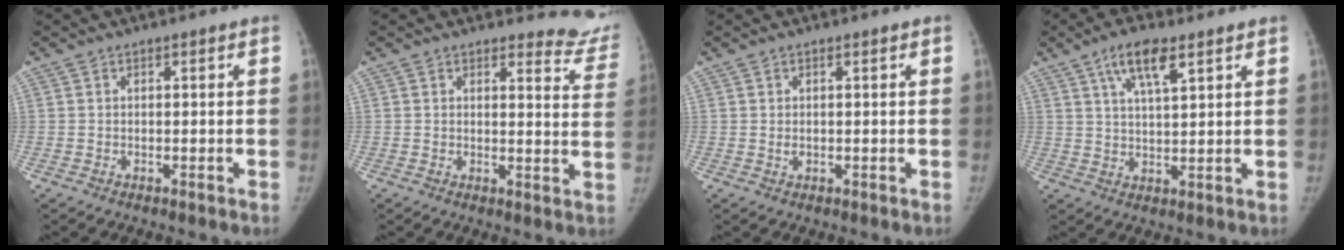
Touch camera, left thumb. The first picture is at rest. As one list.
[{"total": 10.6, "force": [10.3, 2.4, -0.4], "torque": [0.056, -0.110, 0.078]}, {"total": 0.8, "force": [0.0, 0.6, 0.5], "torque": [-0.007, -0.003, 0.005]}, {"total": 7.7, "force": [4.4, 2.4, 5.9], "torque": [-0.102, -0.014, 0.080]}]